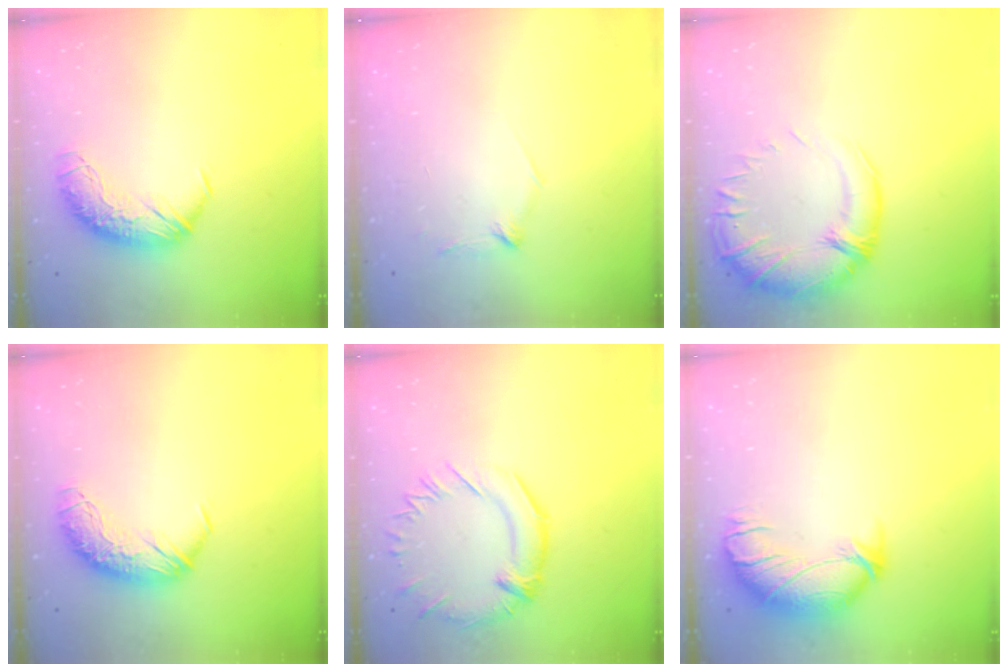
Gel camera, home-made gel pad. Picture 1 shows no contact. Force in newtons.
{"total": 7.3, "press": 7.2, "slide": 0.7}
{"total": 4.4, "press": 2.3, "slide": 3.7}
{"total": 0.0}
{"total": 2.1, "press": 1.6, "slide": 1.4}
{"total": 3.2, "press": 2.5, "slide": 2.0}